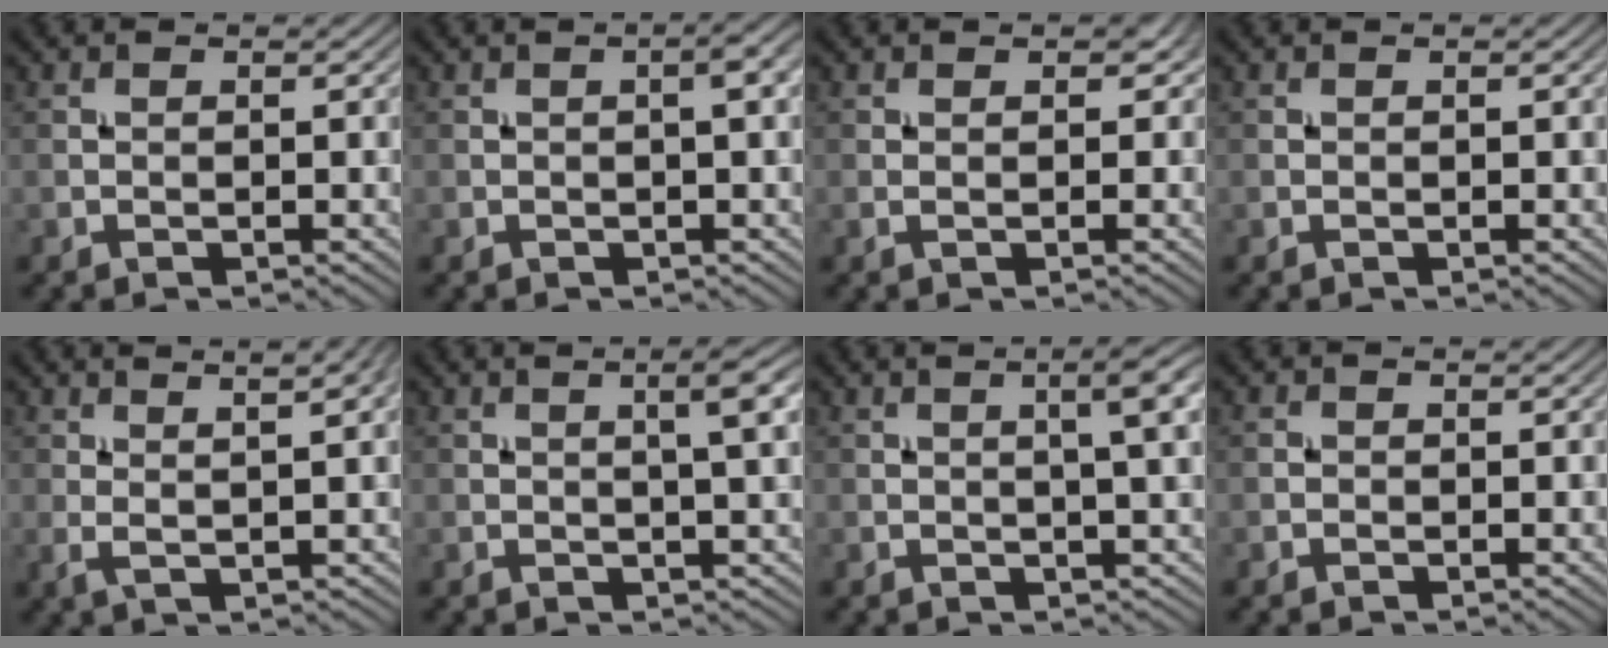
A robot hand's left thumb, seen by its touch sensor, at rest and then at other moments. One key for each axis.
{"total": 2.1, "fx": 0.3, "fy": 0.2, "fz": 2.1, "tx": -0.033, "ty": 0.008, "tz": 0.003}
{"total": 1.2, "fx": 0.2, "fy": 0.7, "fz": 1.0, "tx": -0.013, "ty": 0.000, "tz": 0.005}
{"total": 0.0}
{"total": 6.4, "fx": 2.5, "fy": 1.4, "fz": 5.8, "tx": -0.082, "ty": 0.022, "tz": 0.035}
{"total": 3.7, "fx": 1.1, "fy": 0.2, "fz": 3.6, "tx": -0.057, "ty": 0.011, "tz": 0.019}
{"total": 4.5, "fx": 1.1, "fy": 0.4, "fz": 4.3, "tx": -0.065, "ty": 0.015, "tz": 0.020}
{"total": 0.0}